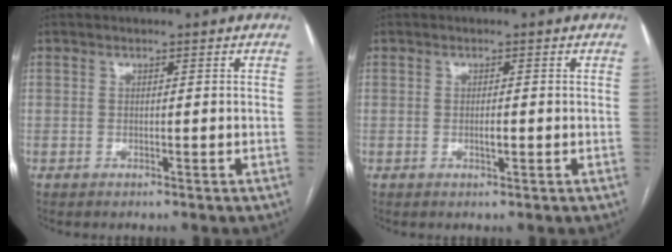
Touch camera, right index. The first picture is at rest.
{"total": 1.3, "force": [-0.3, 0.3, 1.3], "torque": [-0.025, 0.000, -0.006]}